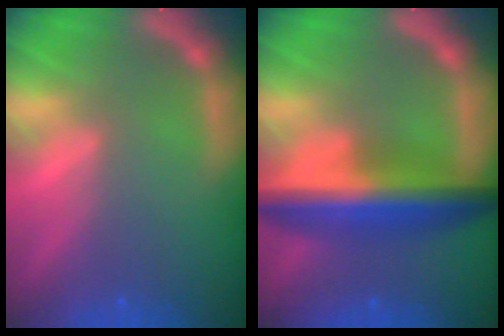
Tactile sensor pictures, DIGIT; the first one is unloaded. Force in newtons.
{"total": 8.5}